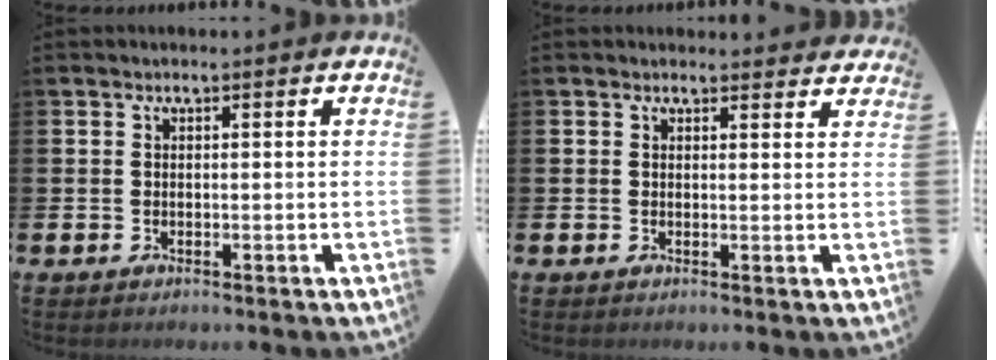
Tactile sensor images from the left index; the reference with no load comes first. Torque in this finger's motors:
{"motor_torque": [1.06, -1.08, 0.14, 0.01]}